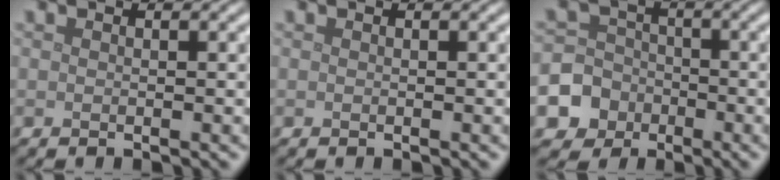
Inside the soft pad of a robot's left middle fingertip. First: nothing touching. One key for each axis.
{"total": 0.0}
{"total": 7.4, "fx": -3.3, "fy": 6.5, "fz": 1.1, "tx": -0.018, "ty": -0.012, "tz": -0.083}